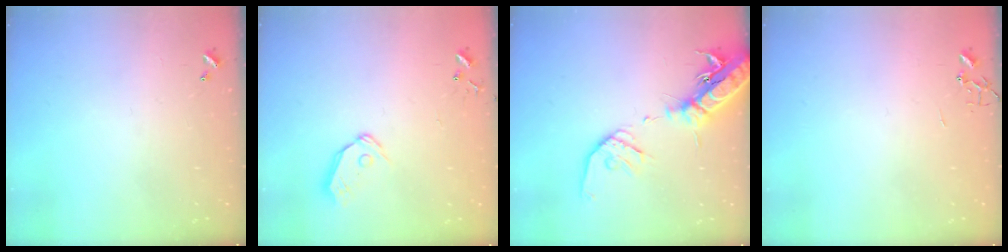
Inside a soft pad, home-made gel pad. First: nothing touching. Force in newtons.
{"total": 8.5, "press": 8.4, "slide": 0.9}
{"total": 19.0, "press": 18.5, "slide": 4.3}
{"total": 0.0}